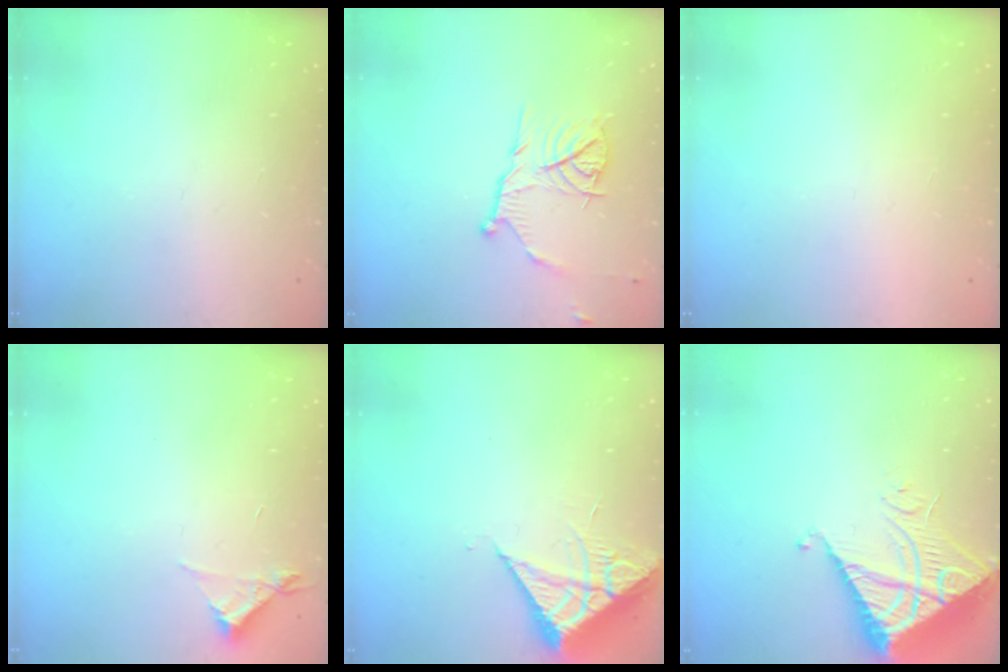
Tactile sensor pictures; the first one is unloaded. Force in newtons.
{"total": 11.2, "press": 11.2, "slide": 0.8}
{"total": 1.5, "press": 1.5, "slide": 0.1}
{"total": 4.4, "press": 4.4, "slide": 0.4}
{"total": 6.2, "press": 6.2, "slide": 0.4}
{"total": 9.8, "press": 9.8, "slide": 1.0}